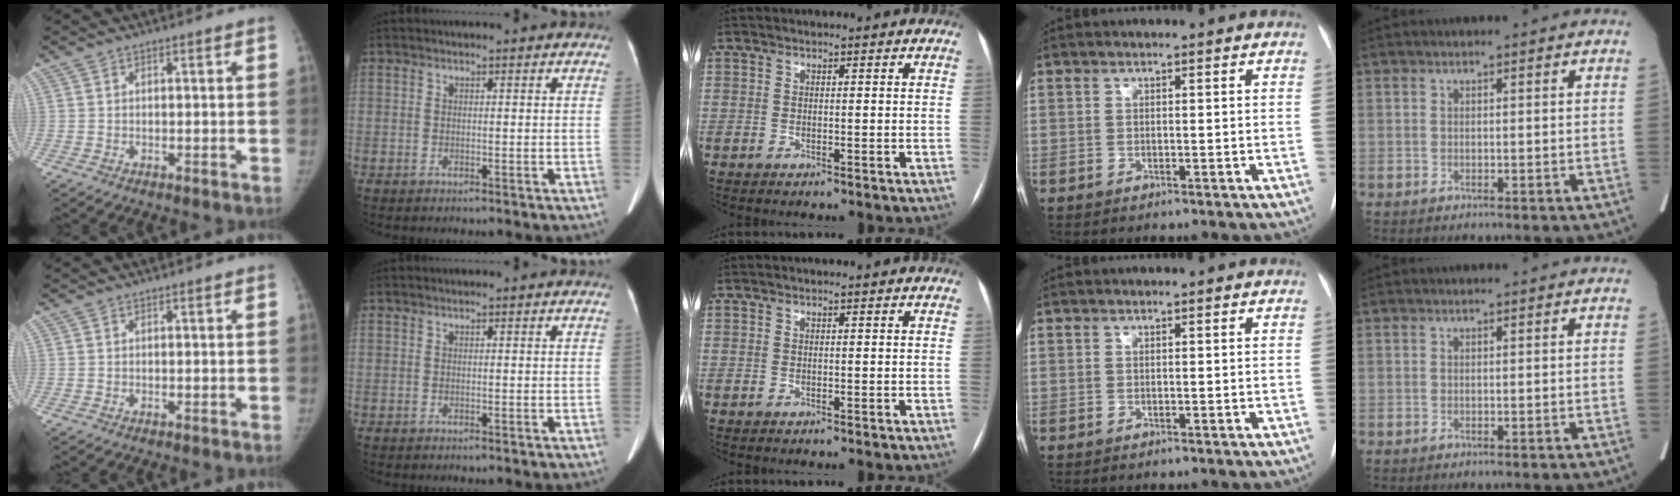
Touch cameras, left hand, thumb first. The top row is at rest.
{}